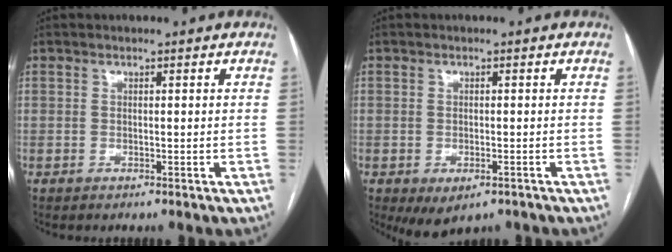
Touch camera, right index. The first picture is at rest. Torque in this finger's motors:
{"motor_torque": [1.06, -0.47, 0.33, 0.06]}